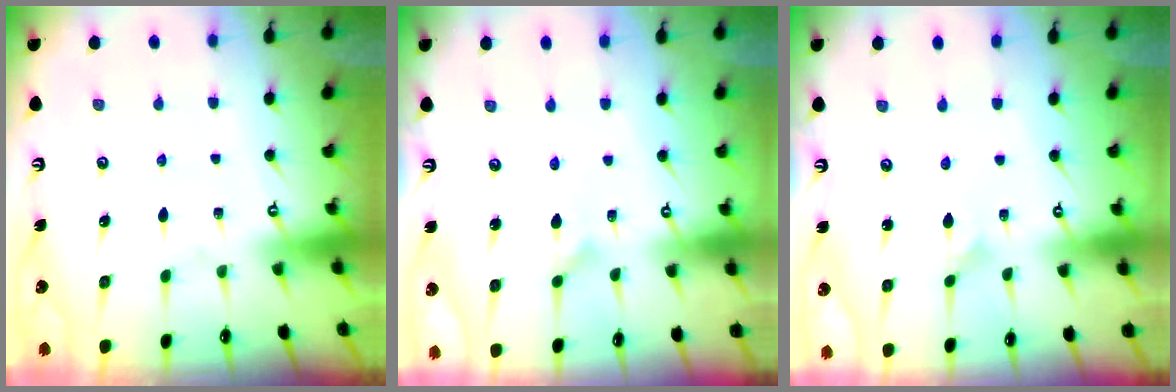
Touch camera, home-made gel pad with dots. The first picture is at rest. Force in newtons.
{"total": 2.4, "press": 2.4, "slide": 0.2}
{"total": 1.4, "press": 1.4, "slide": 0.1}